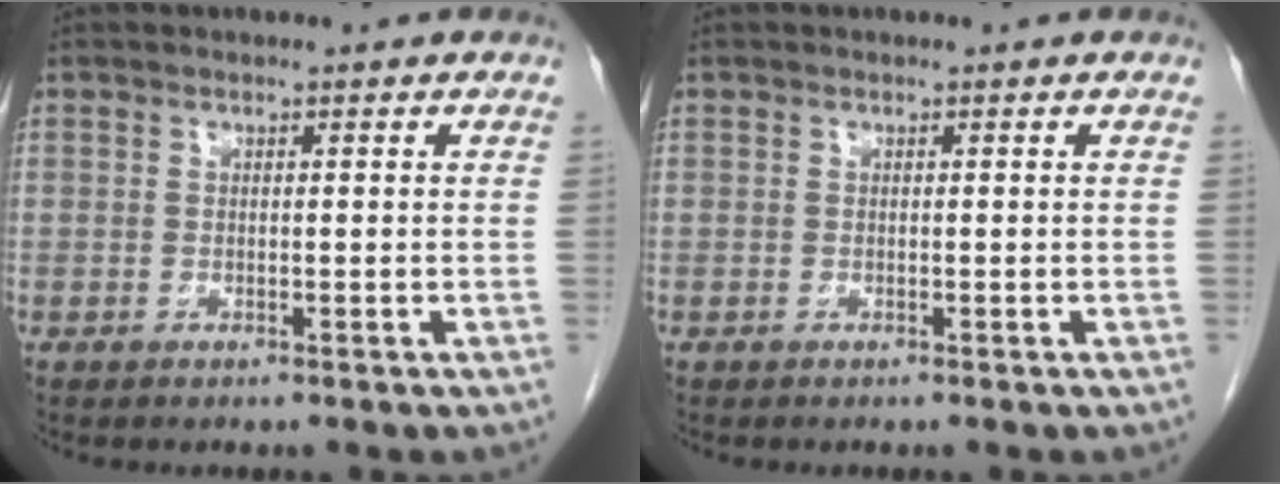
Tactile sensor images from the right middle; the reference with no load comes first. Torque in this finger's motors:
{"motor_torque": [0.31, -0.09, 0.03, 0.01]}